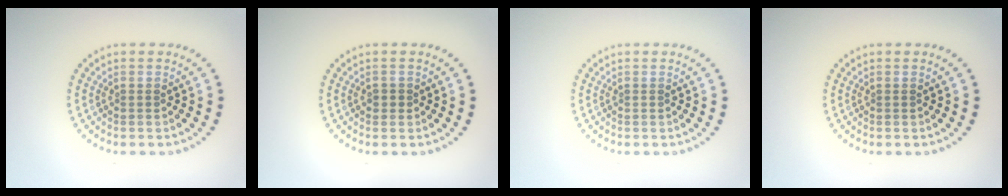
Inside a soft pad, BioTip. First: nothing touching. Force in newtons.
{"total": 0.8, "press": 0.7, "slide": 0.1}
{"total": 0.0}
{"total": 0.0}